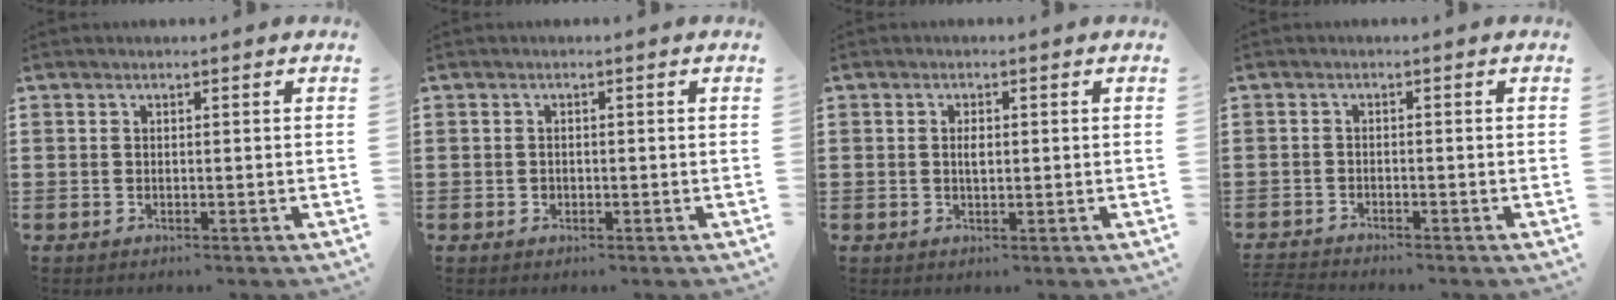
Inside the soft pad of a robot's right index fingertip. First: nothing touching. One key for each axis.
{"total": 0.7, "fx": -0.2, "fy": 0.6, "fz": 0.1, "tx": -0.003, "ty": 0.004, "tz": -0.005}
{"total": 1.6, "fx": 0.2, "fy": 0.7, "fz": 1.5, "tx": -0.028, "ty": 0.004, "tz": 0.002}
{"total": 1.8, "fx": -1.8, "fy": 0.0, "fz": 0.0, "tx": -0.004, "ty": 0.000, "tz": -0.038}